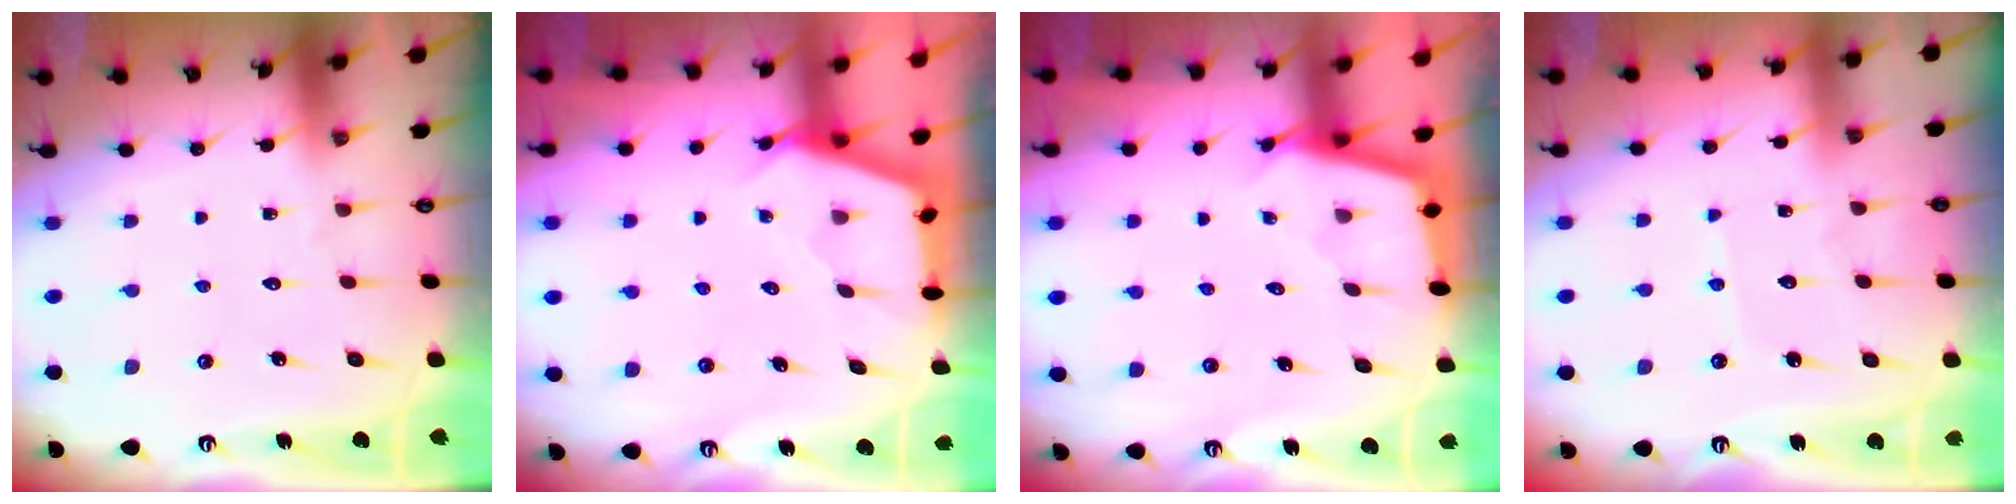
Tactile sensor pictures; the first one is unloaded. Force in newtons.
{"total": 3.1, "press": 3.0, "slide": 0.4}
{"total": 2.3, "press": 2.3, "slide": 0.2}
{"total": 3.6, "press": 3.5, "slide": 0.4}